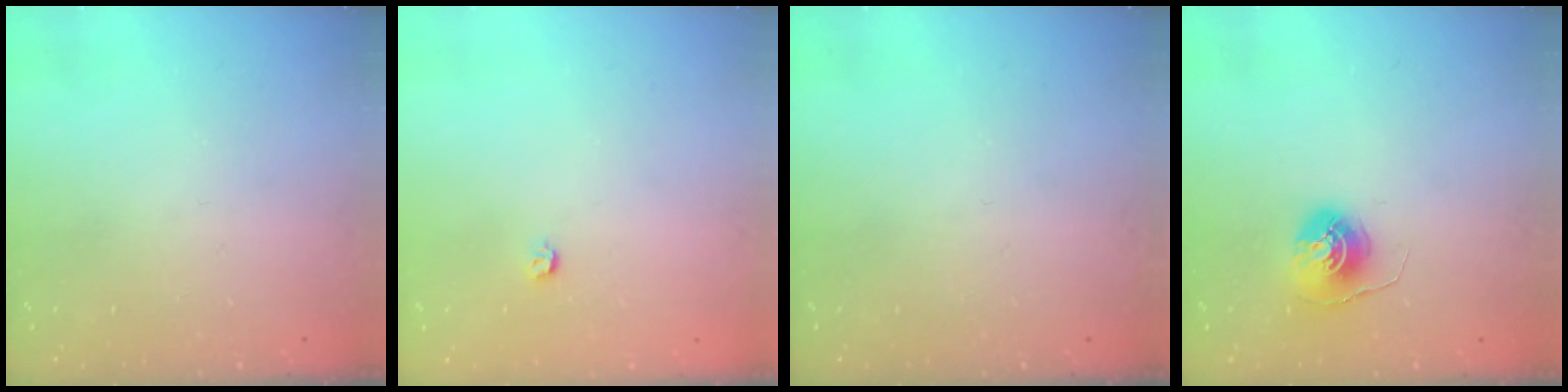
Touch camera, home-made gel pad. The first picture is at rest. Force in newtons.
{"total": 3.2, "press": 3.2, "slide": 0.6}
{"total": 0.0}
{"total": 6.4, "press": 6.4, "slide": 0.6}